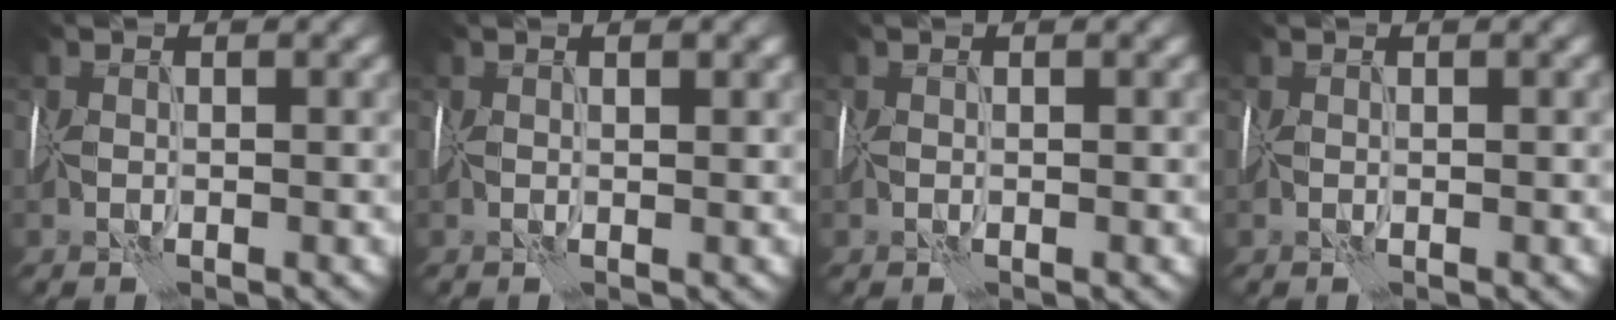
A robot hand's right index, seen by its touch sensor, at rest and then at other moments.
{"total": 0.9, "force": [0.5, 0.3, 0.7], "torque": [-0.005, 0.002, 0.006]}
{"total": 0.0}
{"total": 0.0}